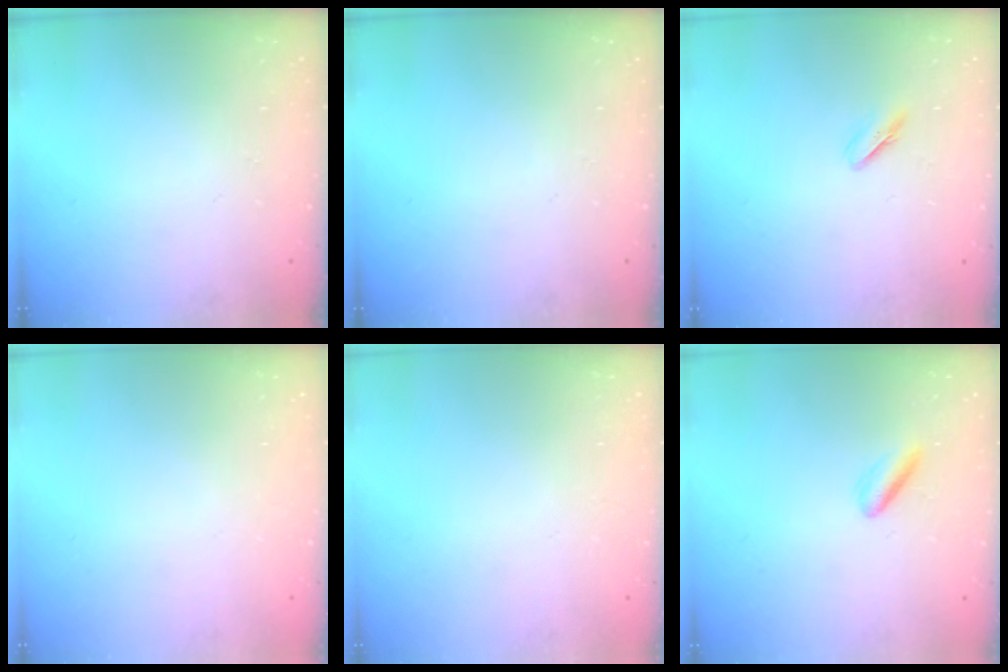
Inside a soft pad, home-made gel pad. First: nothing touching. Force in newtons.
{"total": 0.0}
{"total": 3.9, "press": 3.7, "slide": 1.2}
{"total": 2.0, "press": 2.0, "slide": 0.1}
{"total": 2.2, "press": 2.2, "slide": 0.1}
{"total": 3.1, "press": 2.9, "slide": 0.9}